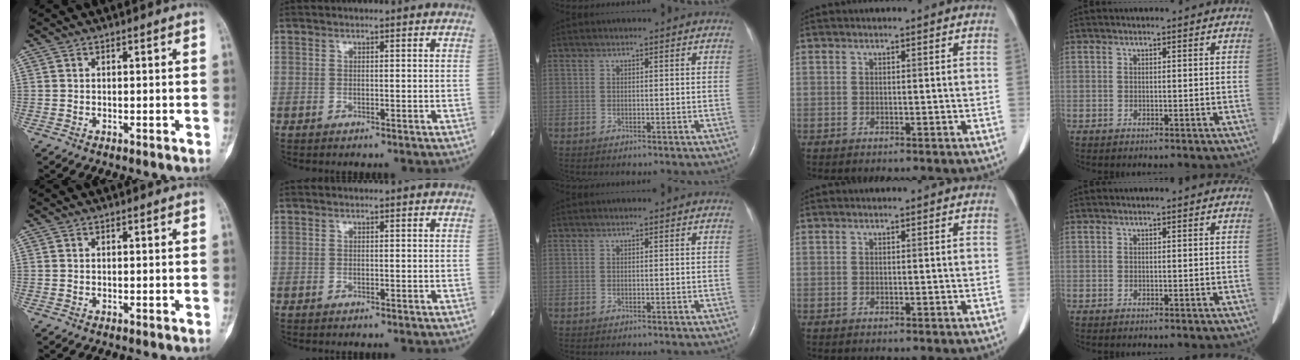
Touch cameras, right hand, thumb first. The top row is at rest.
{}